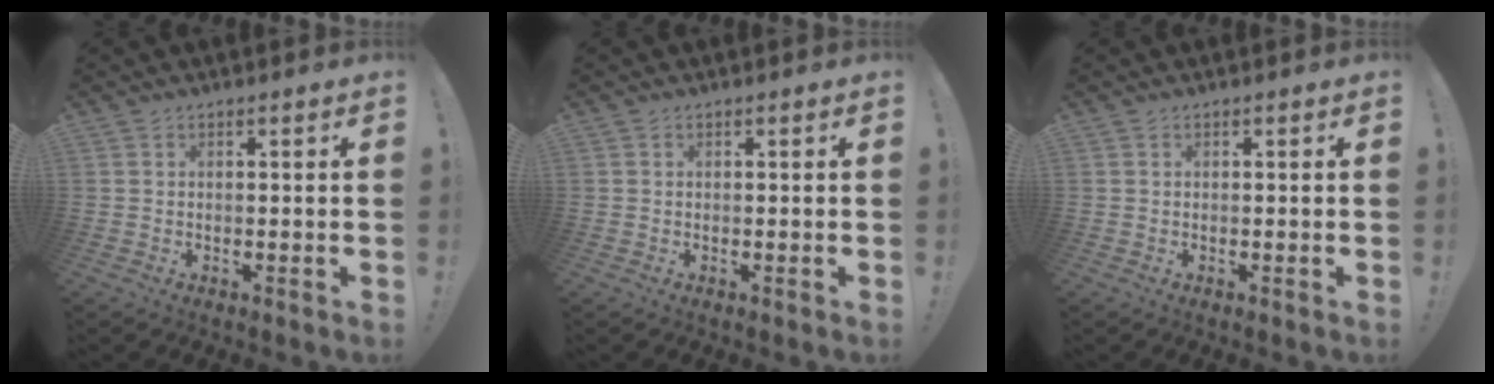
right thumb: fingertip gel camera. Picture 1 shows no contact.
{"total": 0.0}
{"total": 0.0}